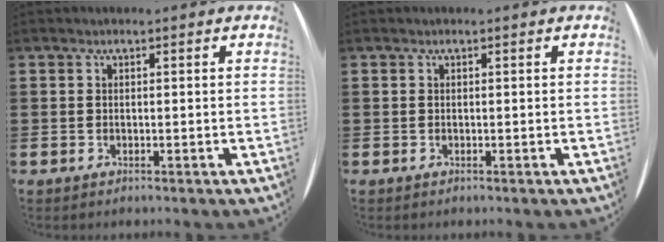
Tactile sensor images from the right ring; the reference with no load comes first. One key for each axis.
{"total": 0.0}